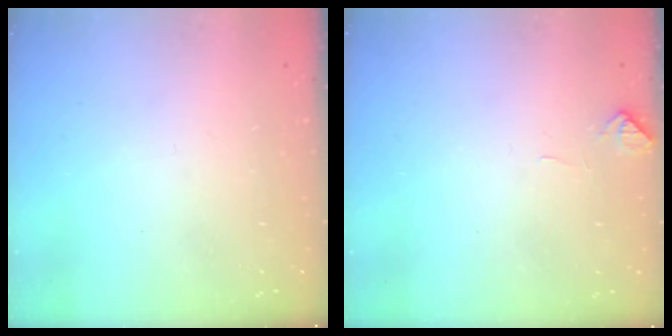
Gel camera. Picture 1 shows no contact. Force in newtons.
{"total": 2.7, "press": 2.7, "slide": 0.4}